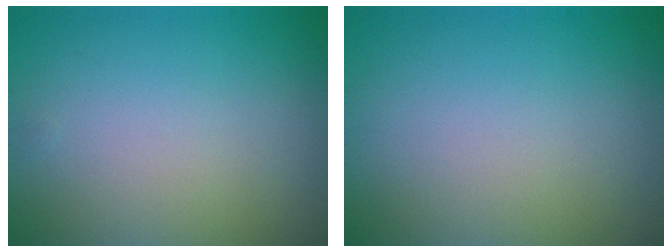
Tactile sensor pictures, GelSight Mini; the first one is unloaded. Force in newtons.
{"total": 0.0}